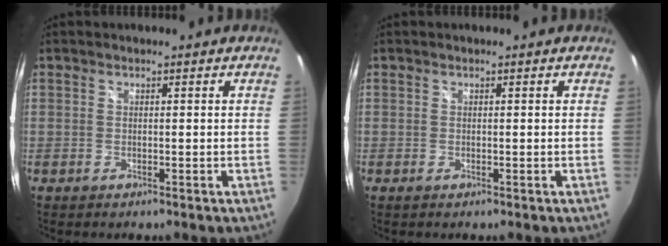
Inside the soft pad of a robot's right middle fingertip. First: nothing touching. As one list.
[{"total": 0.0}]